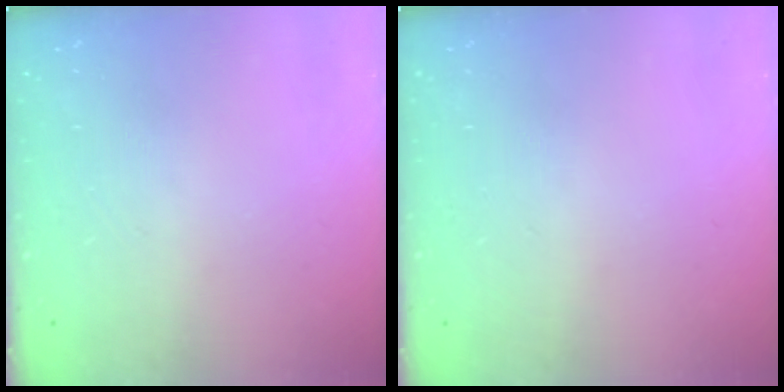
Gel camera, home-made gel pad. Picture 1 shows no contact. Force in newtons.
{"total": 0.0}